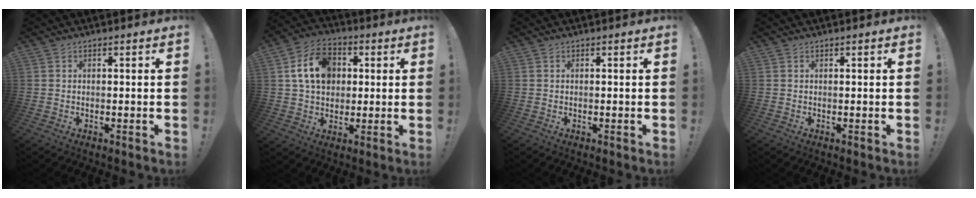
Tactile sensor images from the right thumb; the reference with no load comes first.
{"total": 13.9, "force": [3.3, 10.5, 8.4], "torque": [-0.136, 0.005, 0.068]}
{"total": 0.0}
{"total": 0.6, "force": [0.4, -0.1, 0.4], "torque": [0.000, -0.002, 0.005]}